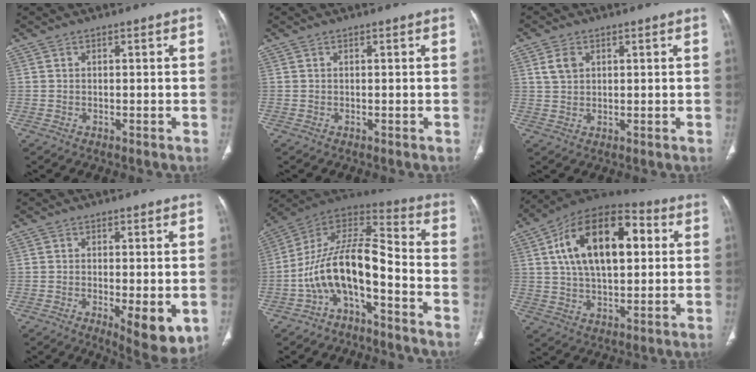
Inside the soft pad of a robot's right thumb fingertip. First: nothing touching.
{"total": 0.0}
{"total": 3.4, "force": [1.4, 2.4, 2.0], "torque": [-0.033, 0.000, 0.032]}
{"total": 8.5, "force": [-2.1, 2.8, 7.7], "torque": [-0.106, -0.022, -0.026]}
{"total": 13.7, "force": [-6.0, 5.6, 11.0], "torque": [-0.200, 0.102, -0.112]}
{"total": 20.5, "force": [4.7, 11.1, 16.6], "torque": [-0.250, 0.017, 0.066]}